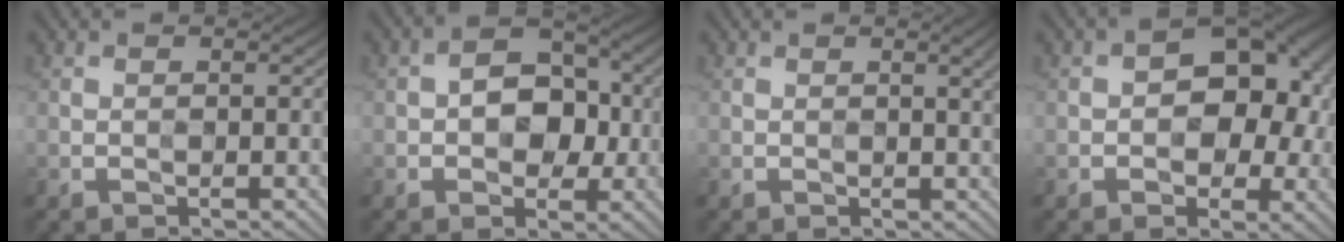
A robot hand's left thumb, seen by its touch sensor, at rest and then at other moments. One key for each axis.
{"total": 6.3, "fx": -0.4, "fy": 4.5, "fz": 4.3, "tx": -0.052, "ty": 0.007, "tz": -0.017}
{"total": 2.7, "fx": 1.0, "fy": 0.6, "fz": 2.5, "tx": -0.034, "ty": 0.002, "tz": 0.016}
{"total": 9.9, "fx": 0.3, "fy": 6.6, "fz": 7.4, "tx": -0.076, "ty": 0.009, "tz": -0.006}